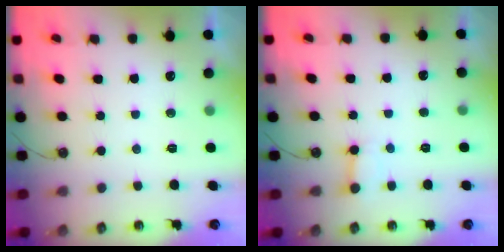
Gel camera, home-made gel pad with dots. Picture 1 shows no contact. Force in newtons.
{"total": 3.0, "press": 3.0, "slide": 0.4}